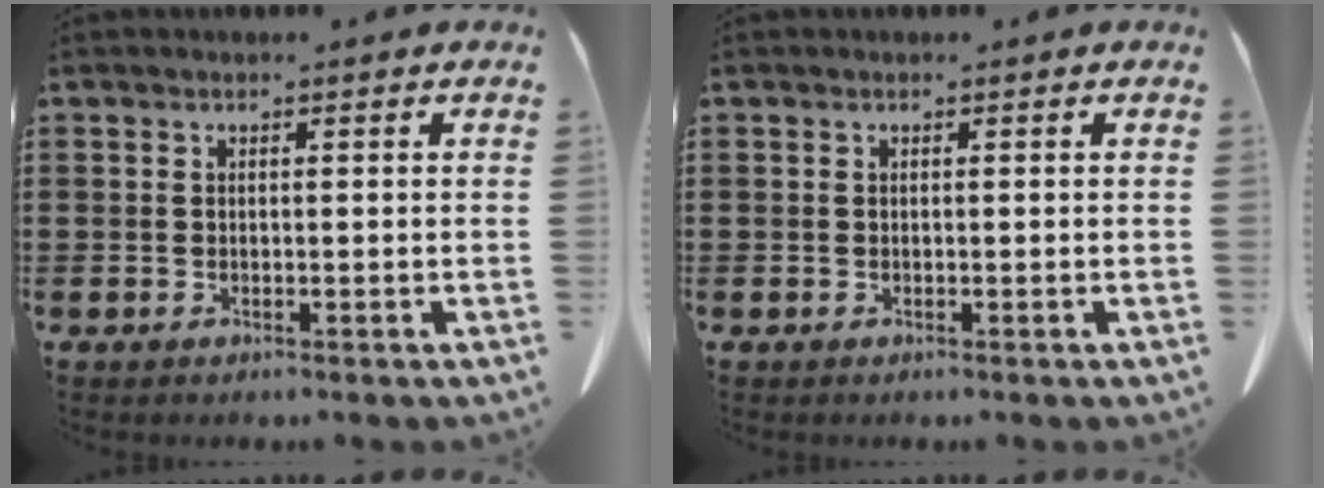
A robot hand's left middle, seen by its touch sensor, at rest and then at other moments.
{"total": 0.0}